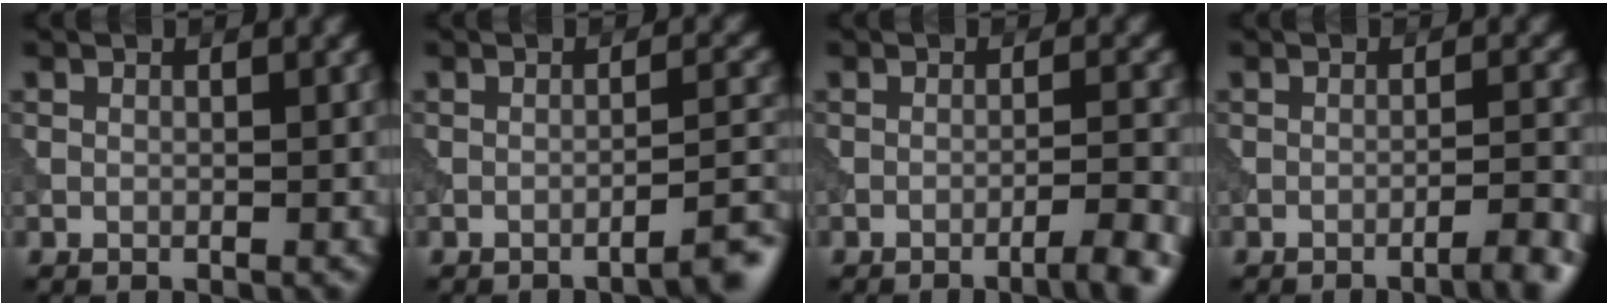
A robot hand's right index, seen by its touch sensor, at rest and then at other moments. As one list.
[{"total": 3.2, "force": [-2.2, 0.5, 2.2], "torque": [-0.018, 0.015, -0.042]}, {"total": 3.9, "force": [-2.3, 0.6, 3.1], "torque": [-0.040, 0.010, -0.045]}, {"total": 3.6, "force": [-2.3, 0.5, 2.7], "torque": [-0.030, 0.013, -0.046]}]